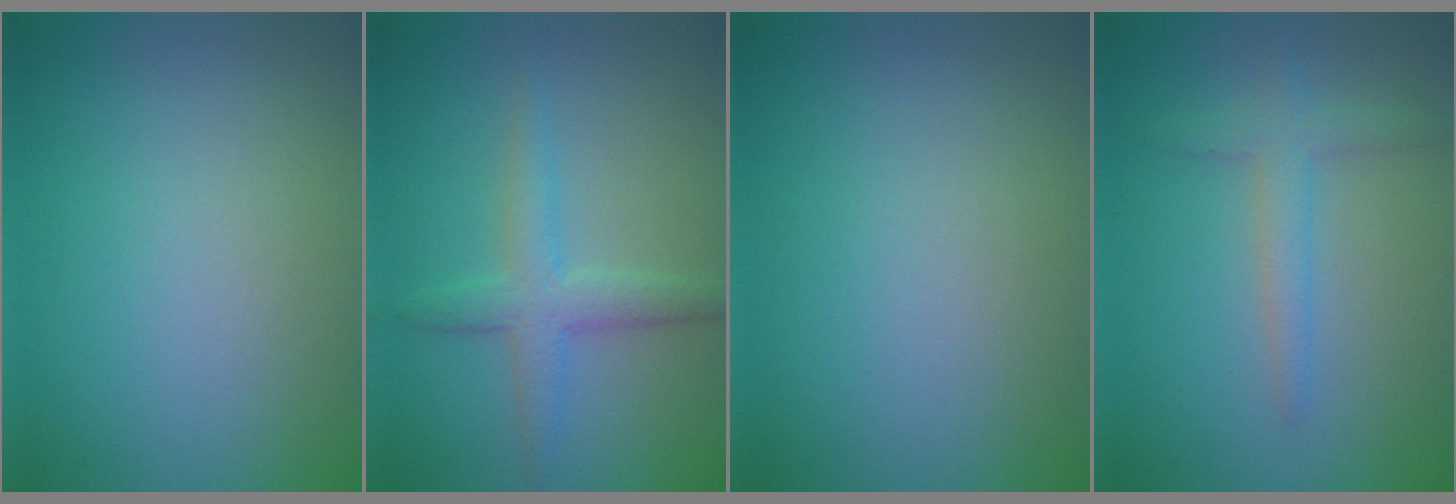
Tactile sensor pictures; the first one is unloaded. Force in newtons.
{"total": 3.3, "press": 3.3, "slide": 0.1}
{"total": 0.0}
{"total": 2.4, "press": 2.4, "slide": 0.2}